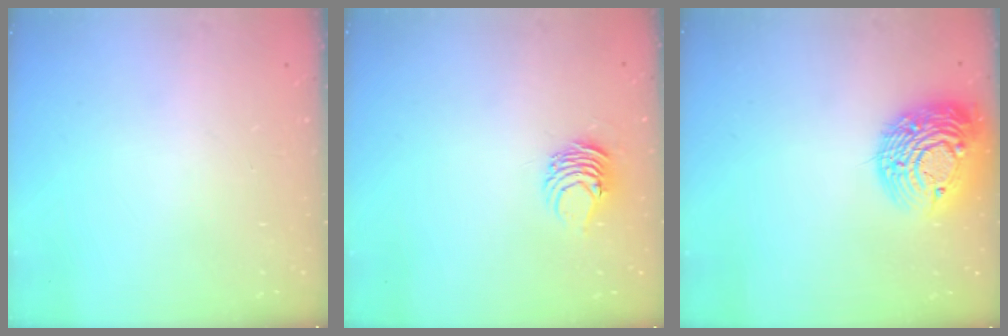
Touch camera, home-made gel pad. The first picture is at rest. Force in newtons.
{"total": 6.7, "press": 6.6, "slide": 1.2}
{"total": 18.2, "press": 18.1, "slide": 1.5}